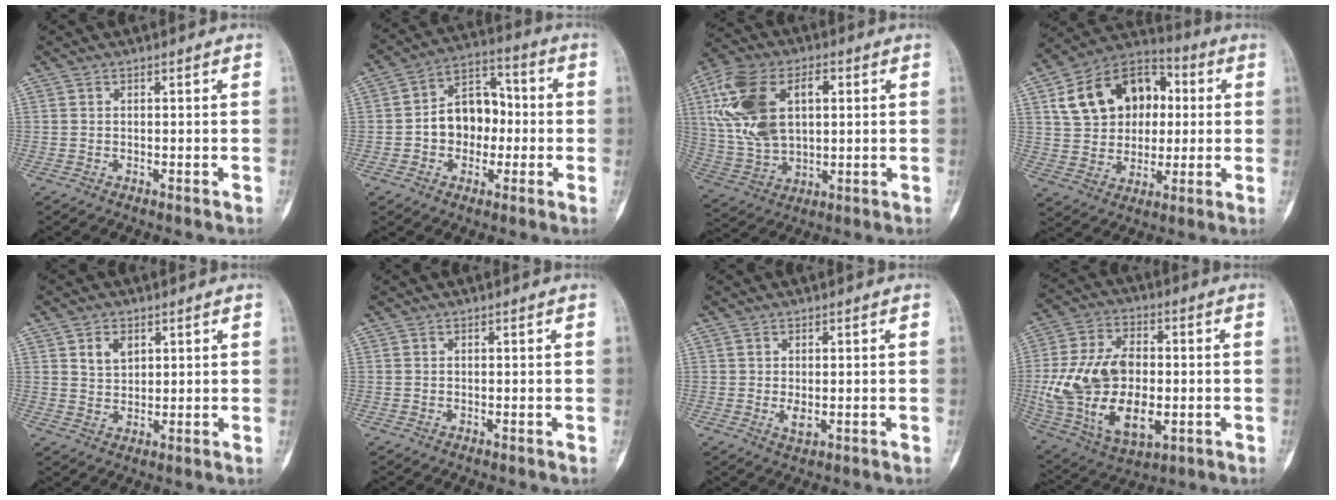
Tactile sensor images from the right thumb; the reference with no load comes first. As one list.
[{"total": 11.6, "force": [-1.0, 8.7, 7.7], "torque": [-0.082, 0.040, -0.024]}, {"total": 18.2, "force": [4.1, 11.0, 13.9], "torque": [-0.272, 0.008, 0.080]}, {"total": 18.9, "force": [4.3, 14.1, 11.9], "torque": [-0.166, 0.021, 0.072]}, {"total": 4.2, "force": [2.0, 2.9, 2.3], "torque": [-0.025, -0.015, 0.038]}, {"total": 0.0}, {"total": 2.0, "force": [-0.2, 0.9, 1.7], "torque": [-0.031, -0.007, 0.000]}, {"total": 22.0, "force": [-1.6, 13.1, 17.6], "torque": [-0.334, 0.001, -0.012]}]